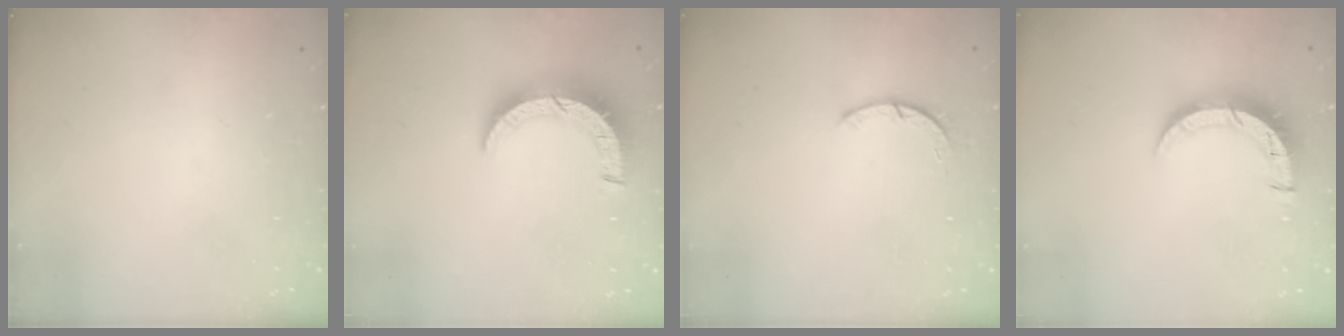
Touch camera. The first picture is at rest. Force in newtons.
{"total": 8.4, "press": 8.4, "slide": 0.7}
{"total": 2.4, "press": 2.4, "slide": 0.3}
{"total": 8.2, "press": 8.2, "slide": 0.6}